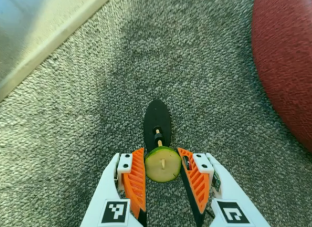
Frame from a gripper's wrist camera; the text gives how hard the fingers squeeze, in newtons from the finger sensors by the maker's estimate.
{"total": 9.2, "left": 9.3, "right": 9.2}